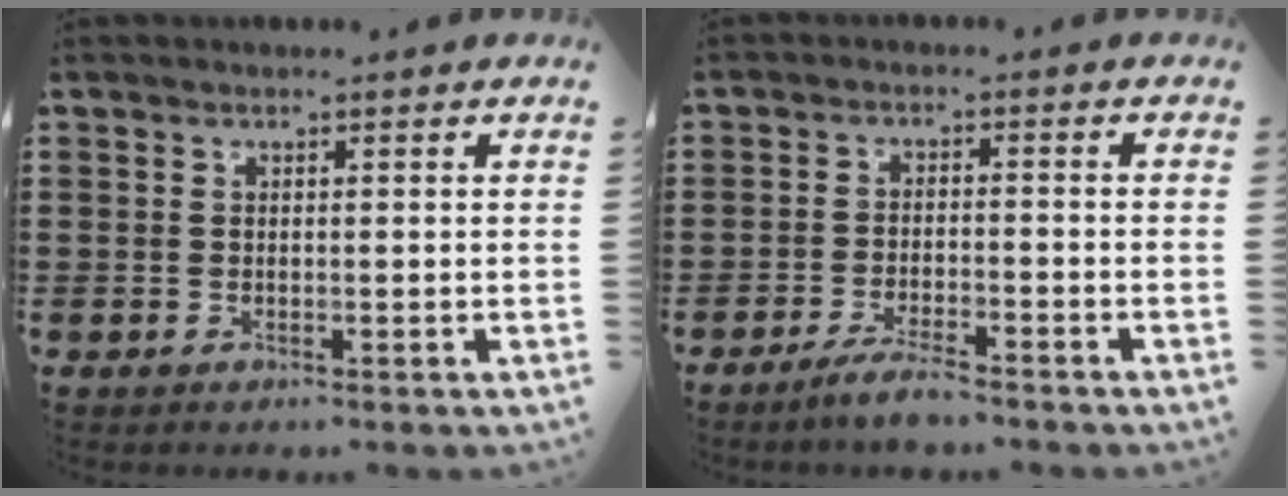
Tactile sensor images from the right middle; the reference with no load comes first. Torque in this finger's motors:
{"motor_torque": [0.27, -0.01, 0.04, 0.02]}